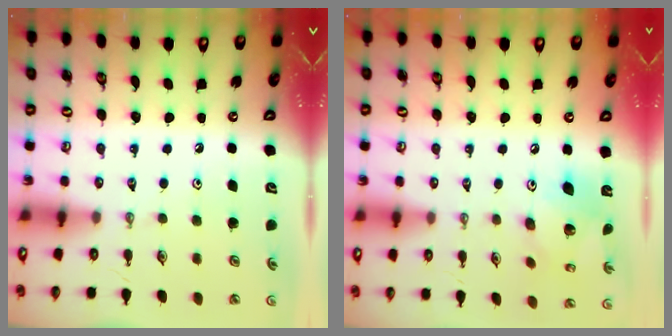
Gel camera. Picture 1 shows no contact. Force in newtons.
{"total": 12.1, "press": 12.0, "slide": 1.0}